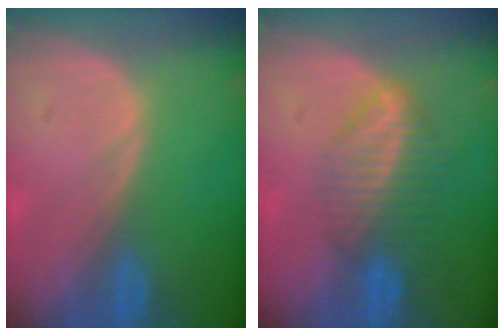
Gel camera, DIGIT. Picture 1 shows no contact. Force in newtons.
{"total": 6.9, "press": 6.0, "slide": 3.5}